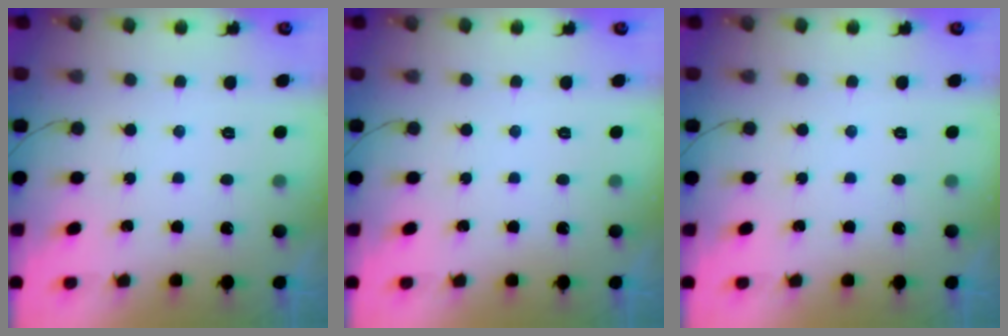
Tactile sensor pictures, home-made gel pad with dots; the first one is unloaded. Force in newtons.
{"total": 0.0}
{"total": 0.0}